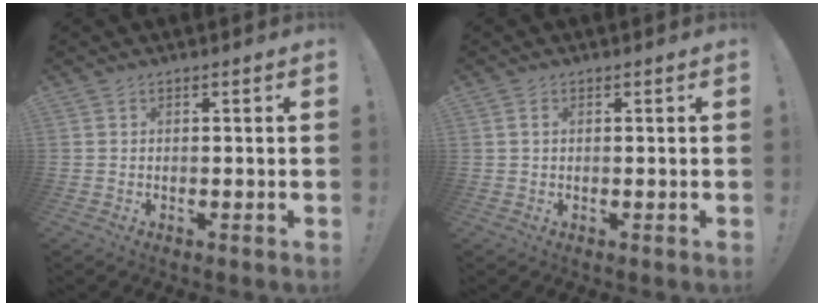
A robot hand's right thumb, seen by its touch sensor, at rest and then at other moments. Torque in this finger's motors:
{"motor_torque": [0.00, -0.21, -0.27, 0.28, 0.04]}